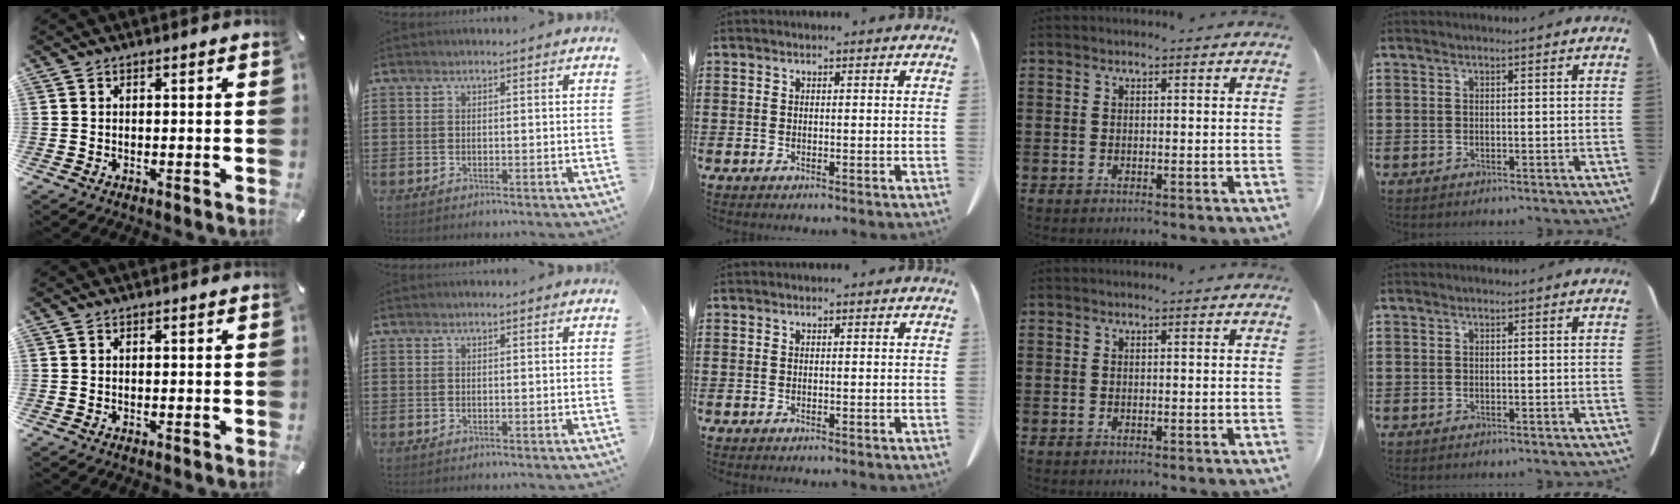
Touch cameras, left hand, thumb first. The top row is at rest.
{}